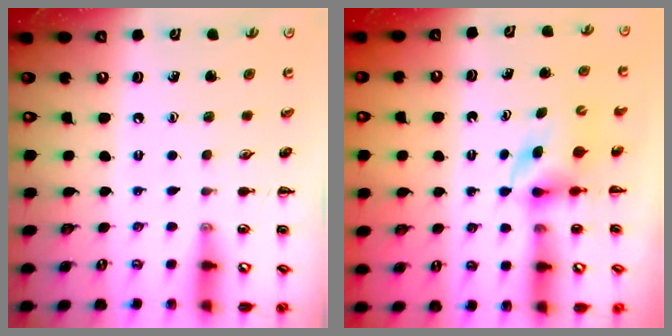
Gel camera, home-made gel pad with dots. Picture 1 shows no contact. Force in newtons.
{"total": 4.1, "press": 4.0, "slide": 1.0}